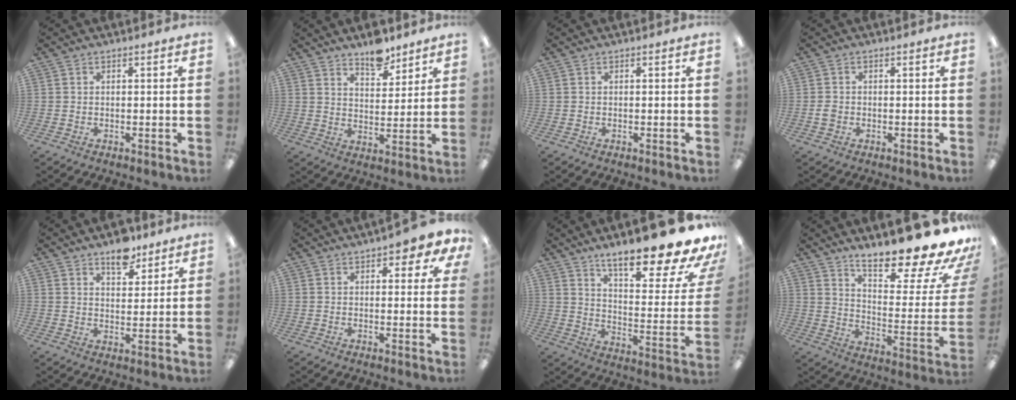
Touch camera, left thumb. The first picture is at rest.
{"total": 8.1, "force": [6.6, 3.5, 3.2], "torque": [-0.025, -0.047, 0.112]}
{"total": 0.0}
{"total": 1.7, "force": [-0.4, 1.4, 0.9], "torque": [-0.016, 0.004, -0.007]}
{"total": 7.6, "force": [5.9, 3.6, 3.2], "torque": [-0.023, -0.037, 0.099]}
{"total": 4.8, "force": [2.7, 1.9, 3.4], "torque": [-0.046, -0.004, 0.045]}
{"total": 21.2, "force": [16.6, 4.7, 12.3], "torque": [-0.164, -0.130, 0.268]}
{"total": 21.2, "force": [17.0, 4.6, 11.9], "torque": [-0.156, -0.134, 0.274]}